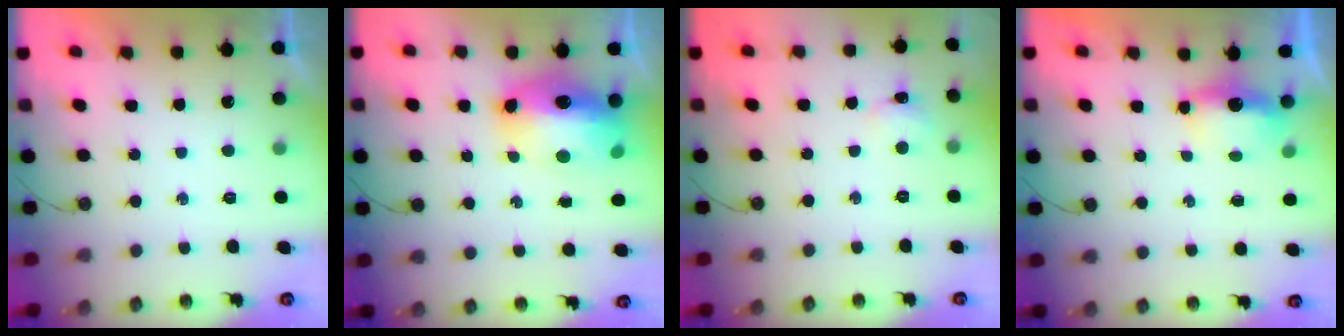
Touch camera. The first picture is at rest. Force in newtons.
{"total": 16.2, "press": 16.1, "slide": 1.6}
{"total": 2.5, "press": 2.4, "slide": 0.5}
{"total": 4.0, "press": 4.0, "slide": 0.5}